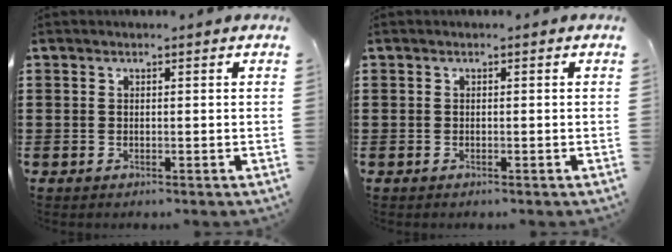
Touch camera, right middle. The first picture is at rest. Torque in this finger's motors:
{"motor_torque": [-1.33, -0.81, 0.08, -0.01]}